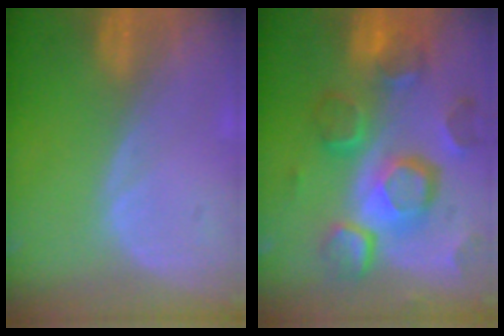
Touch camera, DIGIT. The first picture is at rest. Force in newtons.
{"total": 12.5, "press": 10.8, "slide": 6.2}